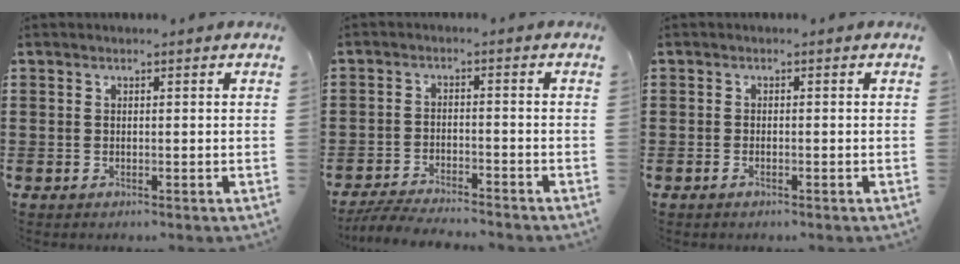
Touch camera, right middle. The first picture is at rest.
{"total": 4.5, "force": [-4.4, 0.1, 1.0], "torque": [-0.032, -0.008, -0.091]}
{"total": 0.8, "force": [-0.6, 0.2, 0.5], "torque": [-0.011, -0.004, -0.010]}